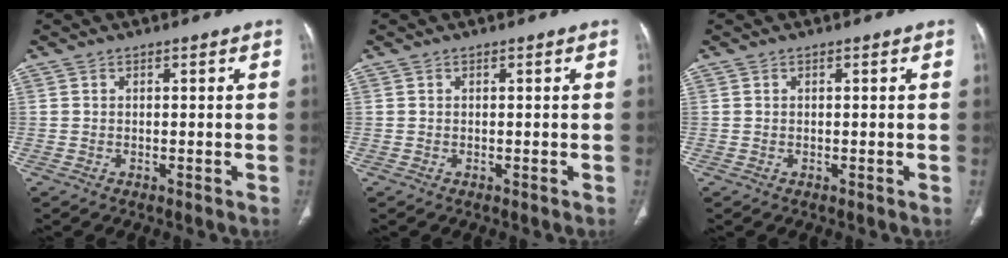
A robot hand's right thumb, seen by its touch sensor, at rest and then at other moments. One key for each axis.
{"total": 0.0}
{"total": 0.0}